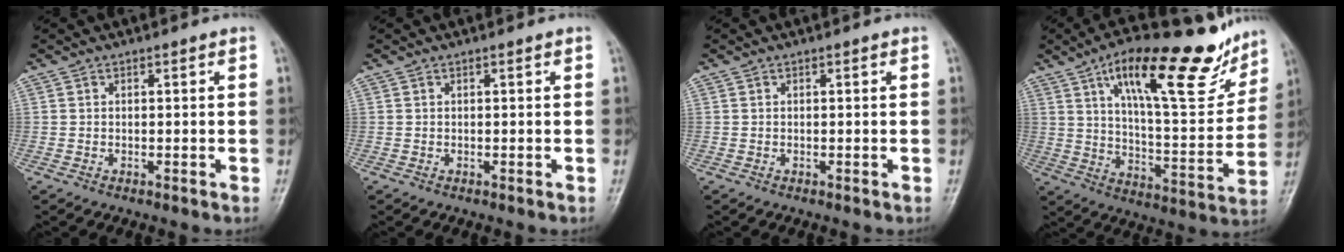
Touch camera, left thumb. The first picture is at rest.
{"total": 0.0}
{"total": 0.0}
{"total": 23.6, "force": [14.2, 7.5, 17.2], "torque": [-0.219, -0.052, 0.226]}